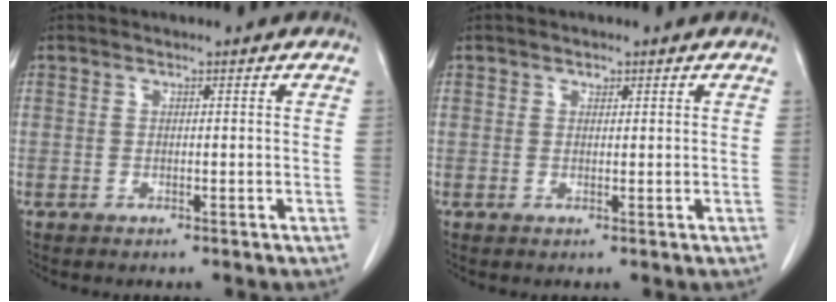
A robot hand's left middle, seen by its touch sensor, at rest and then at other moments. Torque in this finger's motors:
{"motor_torque": [-0.32, 0.07, -0.06, -0.01]}